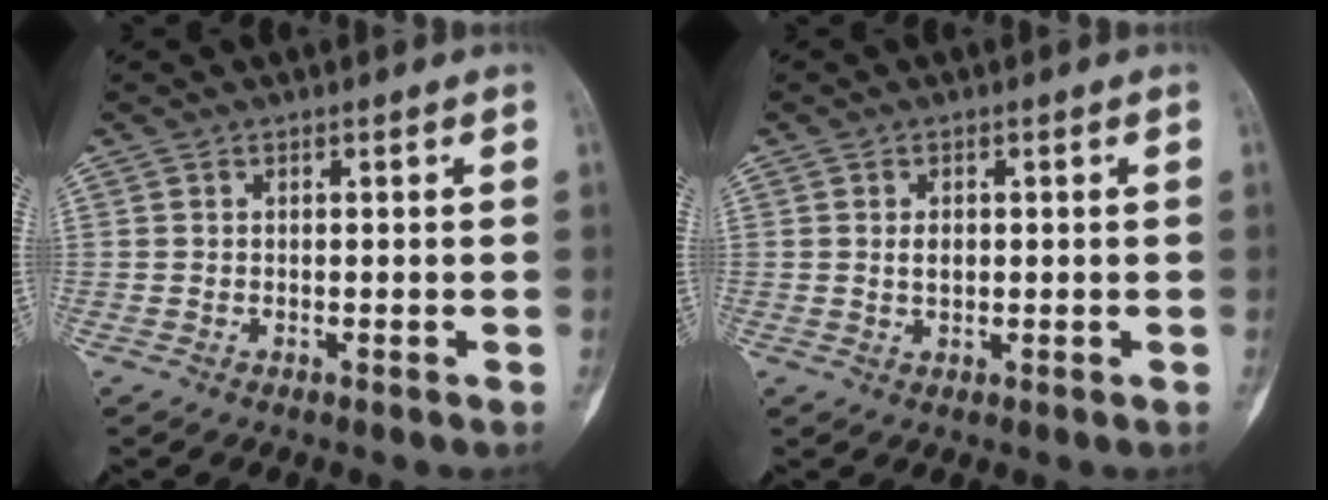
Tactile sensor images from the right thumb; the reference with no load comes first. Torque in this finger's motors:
{"motor_torque": [0.21, 0.20, 0.14, -0.16, 0.01]}